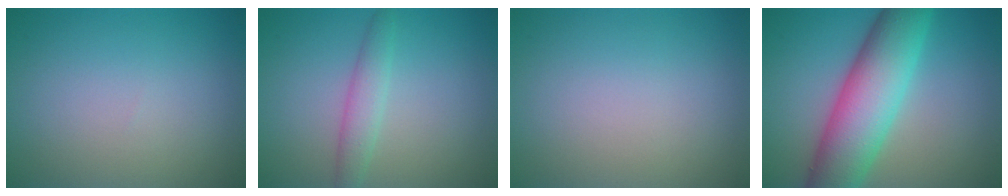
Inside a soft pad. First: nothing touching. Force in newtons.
{"total": 2.3, "press": 2.3, "slide": 0.1}
{"total": 0.0}
{"total": 9.7, "press": 9.7, "slide": 0.2}